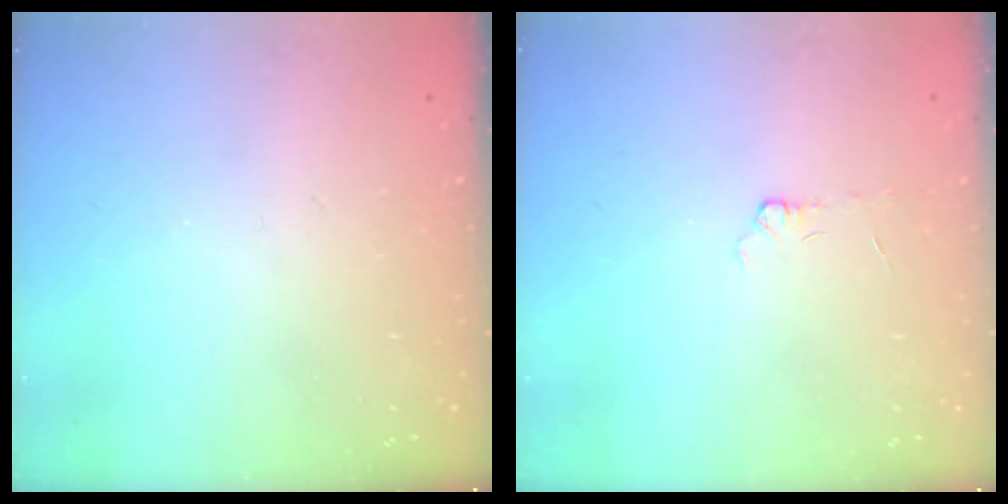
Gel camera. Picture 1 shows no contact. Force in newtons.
{"total": 3.0, "press": 3.0, "slide": 0.2}